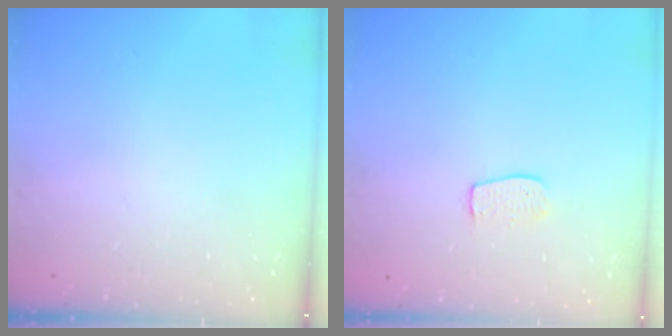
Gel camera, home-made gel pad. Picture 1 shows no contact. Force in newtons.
{"total": 6.6, "press": 6.6, "slide": 0.2}